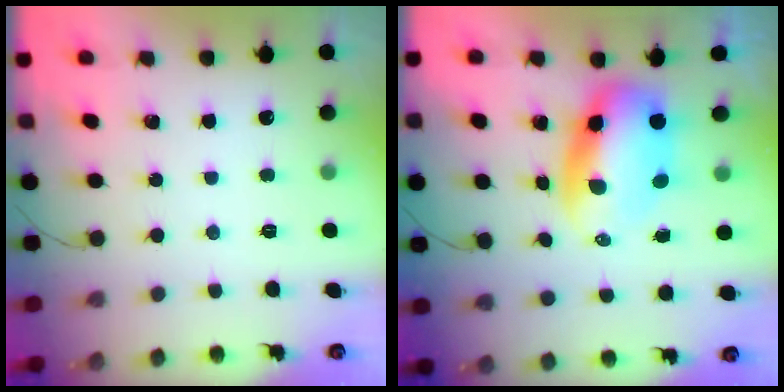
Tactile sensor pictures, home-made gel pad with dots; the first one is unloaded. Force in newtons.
{"total": 8.4, "press": 8.1, "slide": 2.2}